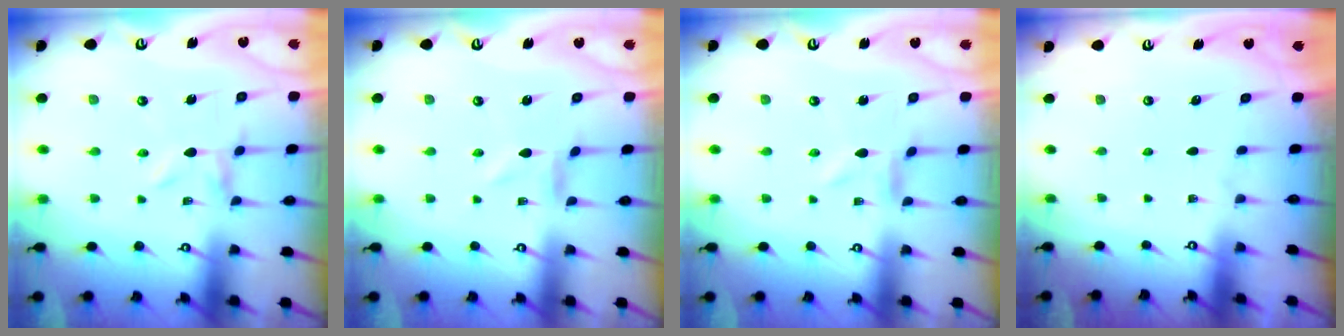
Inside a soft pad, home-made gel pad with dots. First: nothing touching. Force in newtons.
{"total": 0.7, "press": 0.7, "slide": 0.2}
{"total": 0.0}
{"total": 0.0}